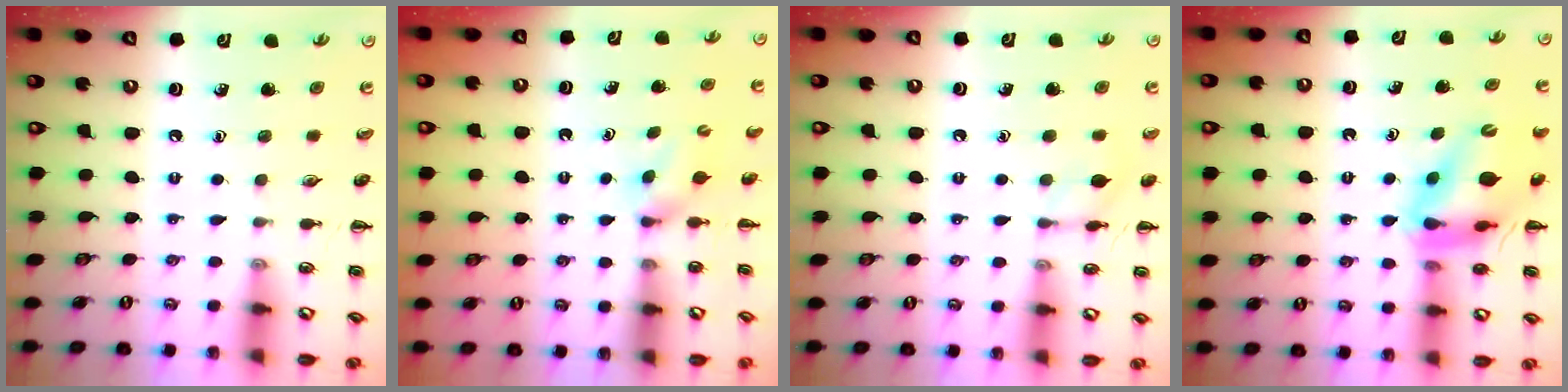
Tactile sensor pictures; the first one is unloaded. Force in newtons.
{"total": 2.9, "press": 2.8, "slide": 0.9}
{"total": 6.8, "press": 6.7, "slide": 0.8}
{"total": 10.5, "press": 10.0, "slide": 3.1}